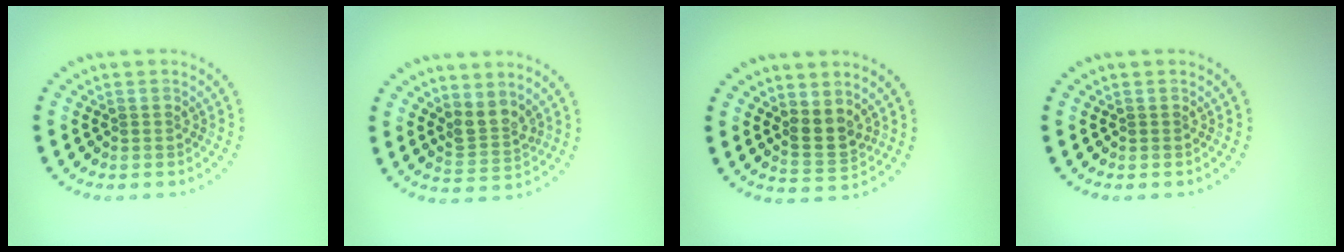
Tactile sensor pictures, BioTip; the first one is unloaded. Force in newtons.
{"total": 2.5, "press": 2.0, "slide": 1.6}
{"total": 2.6, "press": 2.2, "slide": 1.2}
{"total": 0.0}